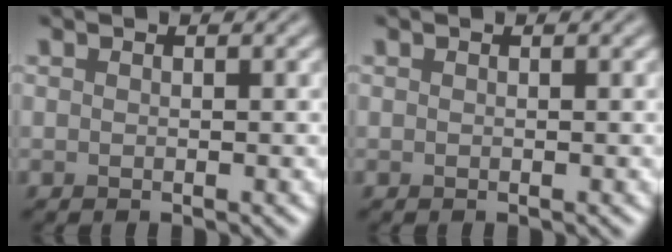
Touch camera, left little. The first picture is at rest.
{"total": 0.0}